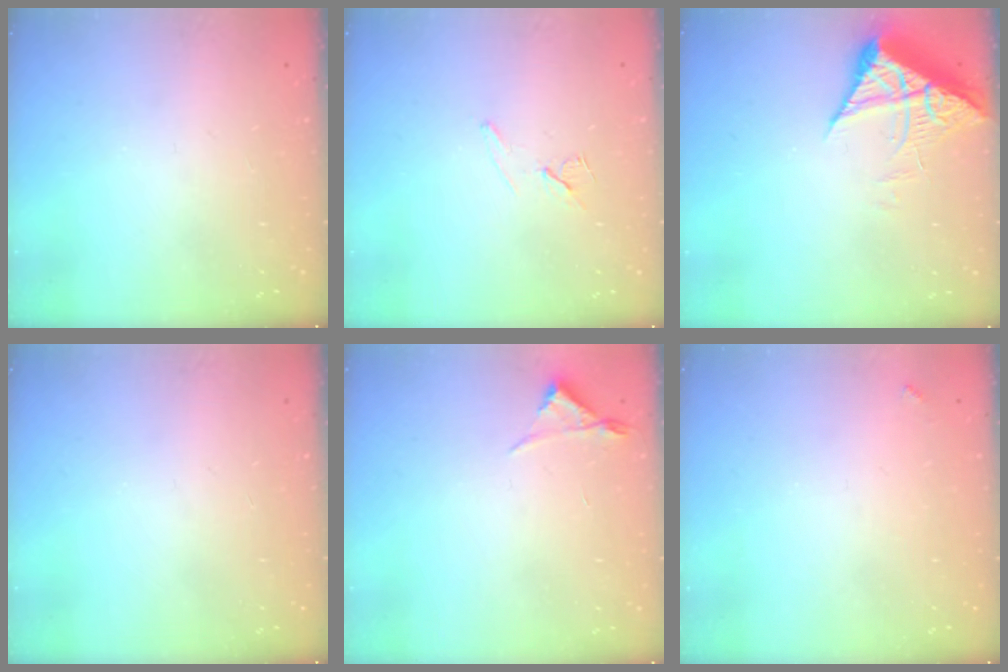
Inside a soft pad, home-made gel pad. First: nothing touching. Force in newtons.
{"total": 6.7, "press": 6.0, "slide": 3.0}
{"total": 7.2, "press": 7.2, "slide": 0.8}
{"total": 0.0}
{"total": 3.0, "press": 2.9, "slide": 0.5}
{"total": 3.6, "press": 3.6, "slide": 0.2}